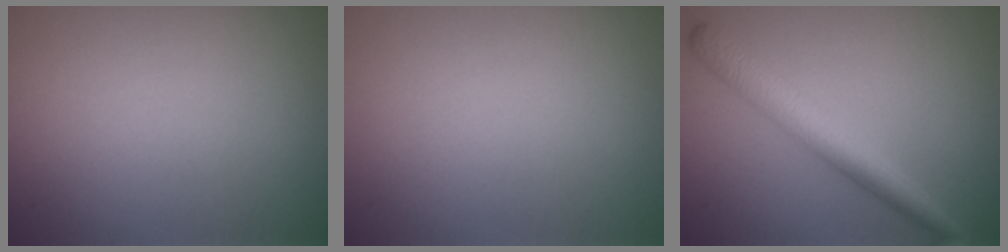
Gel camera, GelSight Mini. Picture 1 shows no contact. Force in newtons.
{"total": 0.0}
{"total": 4.2, "press": 4.2, "slide": 0.1}